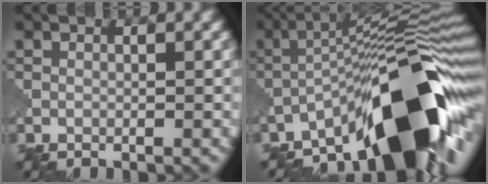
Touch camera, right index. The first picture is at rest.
{"total": 13.9, "force": [-7.5, 3.1, 11.2], "torque": [-0.157, 0.015, -0.124]}